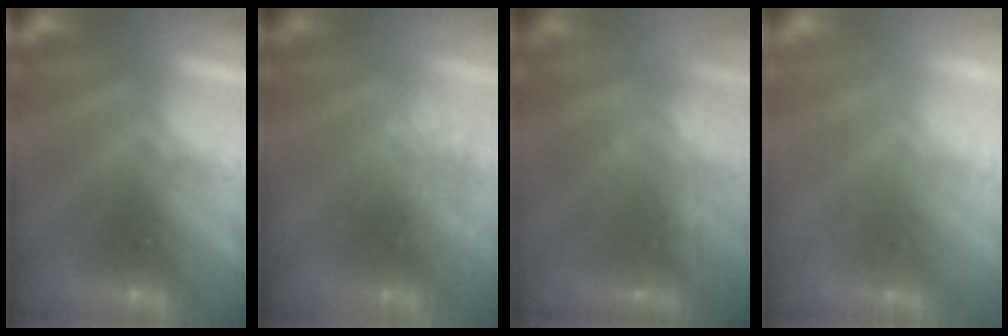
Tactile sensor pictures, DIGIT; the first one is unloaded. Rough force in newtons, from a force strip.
{"total": 2.9}
{"total": 2.2}
{"total": 2.2}